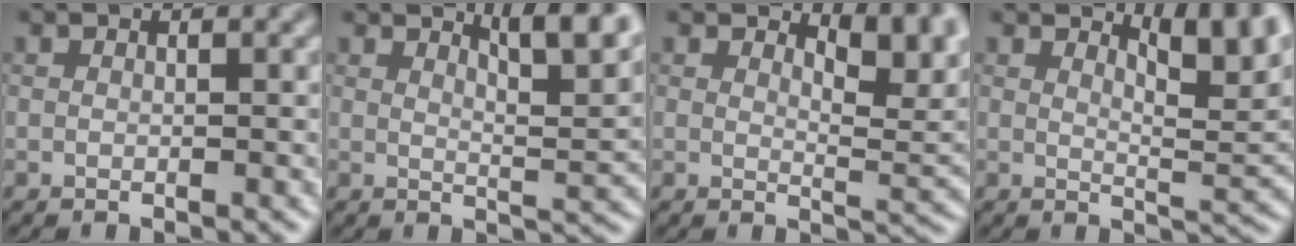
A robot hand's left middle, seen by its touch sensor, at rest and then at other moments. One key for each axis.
{"total": 5.8, "fx": 4.0, "fy": 1.3, "fz": 4.1, "tx": -0.048, "ty": 0.004, "tz": 0.056}
{"total": 5.0, "fx": 3.2, "fy": 1.9, "fz": 3.5, "tx": -0.043, "ty": -0.006, "tz": 0.040}
{"total": 5.7, "fx": 3.7, "fy": 1.6, "fz": 4.0, "tx": -0.053, "ty": -0.003, "tz": 0.054}